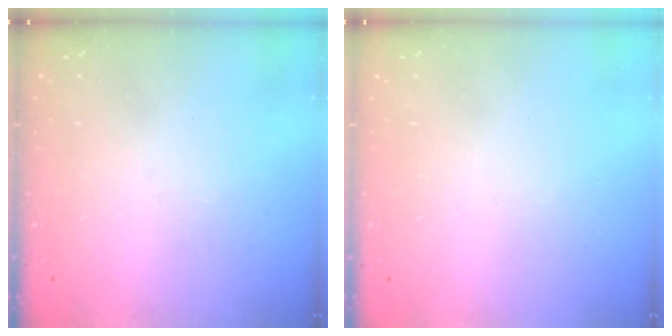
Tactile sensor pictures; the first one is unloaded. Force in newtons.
{"total": 1.6, "press": 1.6, "slide": 0.1}